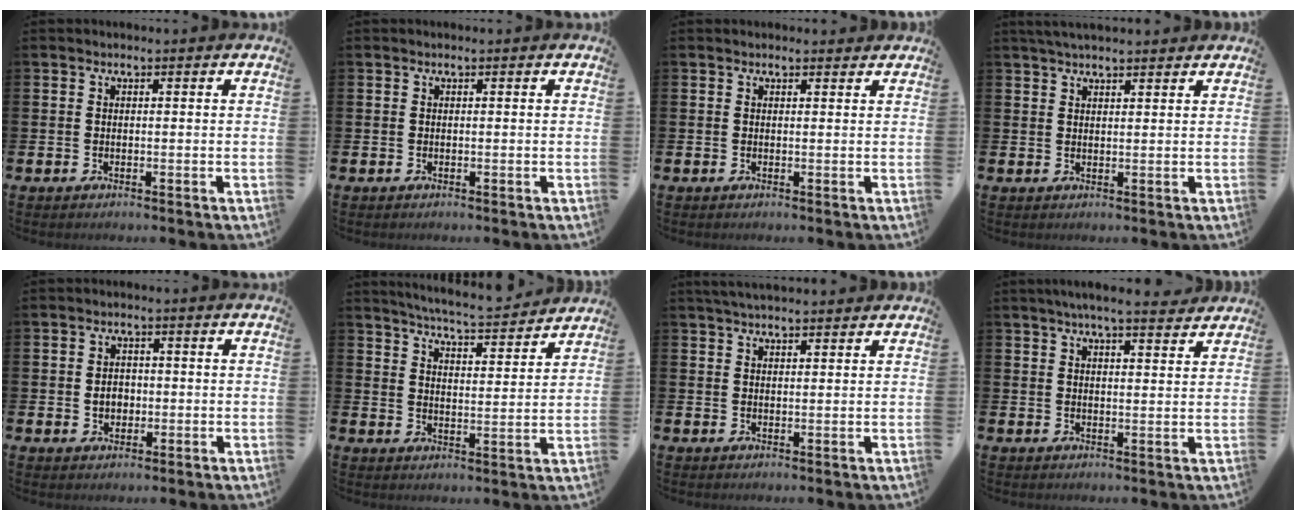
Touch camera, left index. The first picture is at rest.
{"total": 0.0}
{"total": 0.6, "force": [0.6, 0.2, 0.1], "torque": [0.005, 0.001, 0.009]}
{"total": 3.1, "force": [2.8, 0.6, 1.1], "torque": [-0.028, -0.002, 0.052]}
{"total": 2.4, "force": [-0.2, 2.0, 1.3], "torque": [-0.005, -0.002, -0.011]}
{"total": 6.1, "force": [6.0, -0.3, 1.0], "torque": [-0.040, -0.042, 0.104]}
{"total": 3.0, "force": [2.9, 0.5, 0.8], "torque": [-0.023, -0.004, 0.054]}
{"total": 5.0, "force": [4.6, 0.2, 1.9], "torque": [-0.037, -0.017, 0.081]}